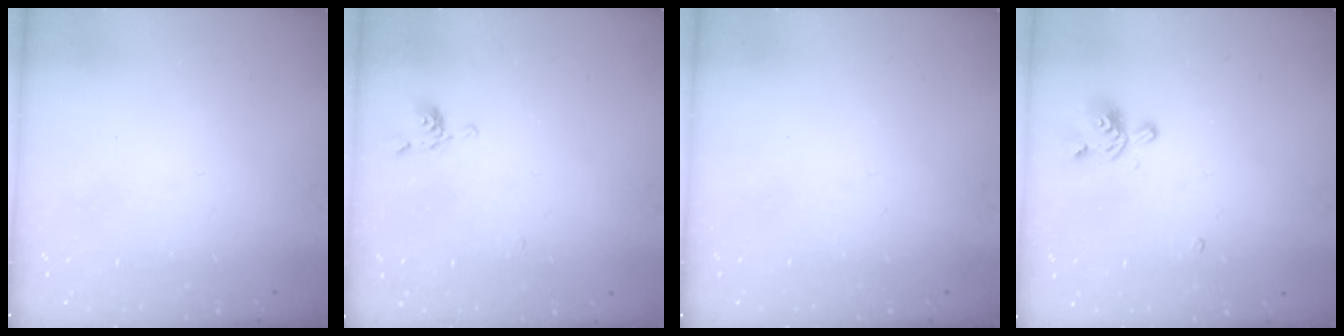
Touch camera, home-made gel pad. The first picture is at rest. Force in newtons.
{"total": 5.7, "press": 5.7, "slide": 0.2}
{"total": 0.0}
{"total": 1.1, "press": 0.1, "slide": 1.1}